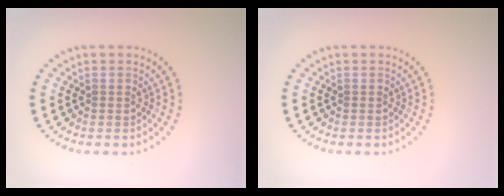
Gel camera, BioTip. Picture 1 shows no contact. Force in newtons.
{"total": 0.0}